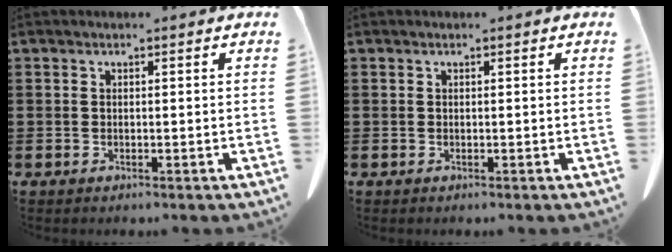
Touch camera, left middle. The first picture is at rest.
{"total": 0.0}